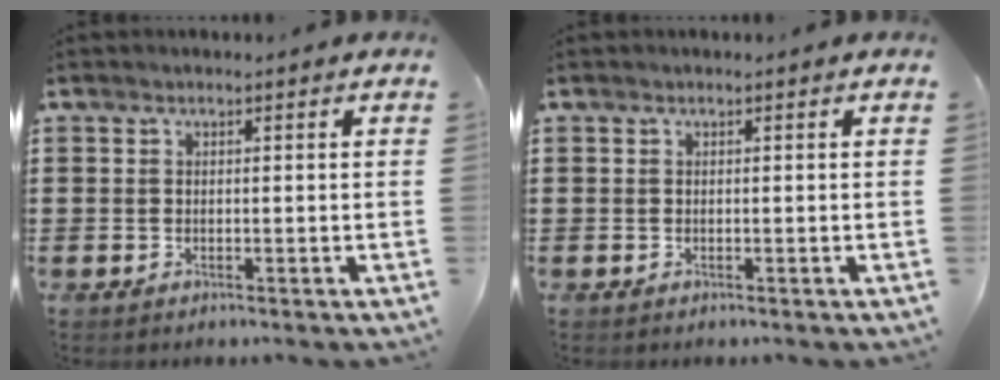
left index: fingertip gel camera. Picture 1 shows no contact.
{"total": 0.0}